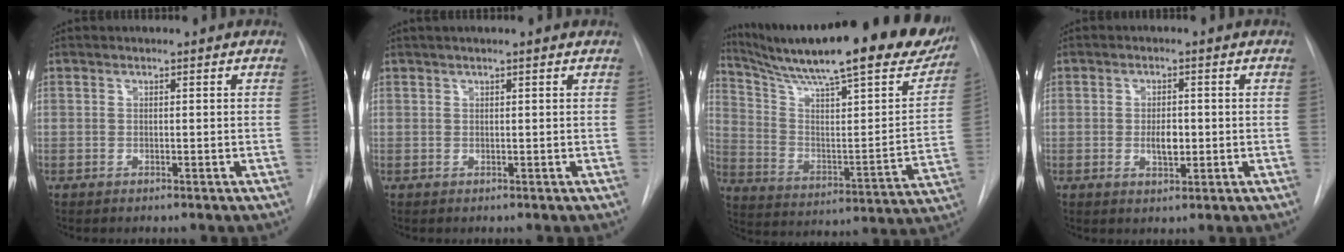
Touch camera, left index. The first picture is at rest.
{"total": 2.8, "force": [2.0, 0.0, 1.9], "torque": [-0.027, 0.026, 0.031]}
{"total": 30.2, "force": [24.9, 4.3, 16.5], "torque": [-0.260, -0.062, 0.342]}
{"total": 3.5, "force": [-0.4, 1.7, 3.0], "torque": [-0.049, 0.000, -0.002]}